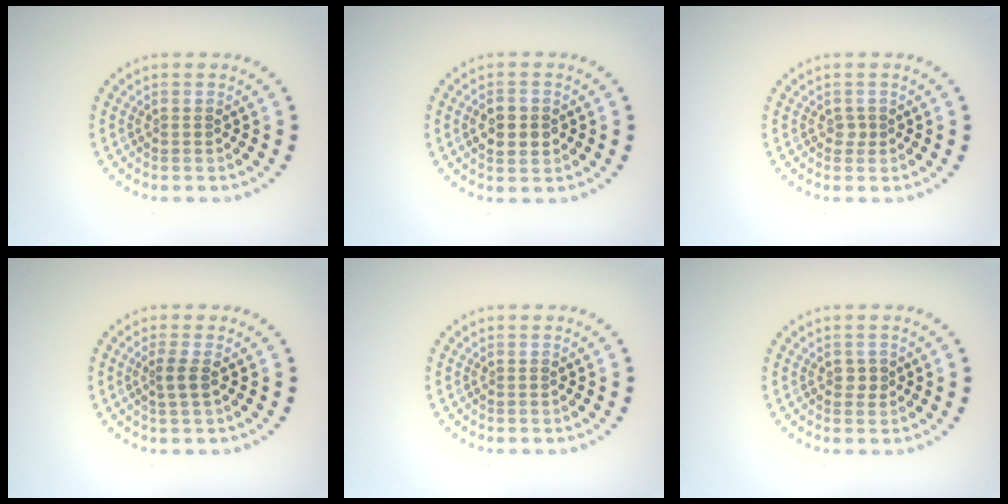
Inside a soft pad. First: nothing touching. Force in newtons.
{"total": 2.4, "press": 2.4, "slide": 0.1}
{"total": 0.7, "press": 0.5, "slide": 0.5}
{"total": 1.5, "press": 1.3, "slide": 0.8}
{"total": 0.0}
{"total": 0.9, "press": 0.9, "slide": 0.2}